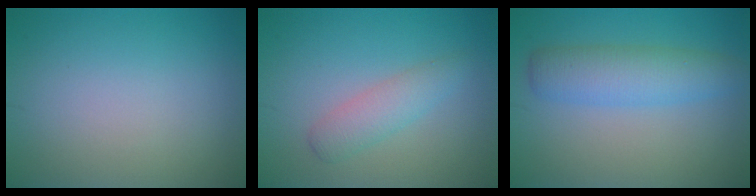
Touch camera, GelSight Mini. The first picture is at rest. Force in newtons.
{"total": 2.4, "press": 2.4, "slide": 0.1}
{"total": 4.3, "press": 4.3, "slide": 0.1}